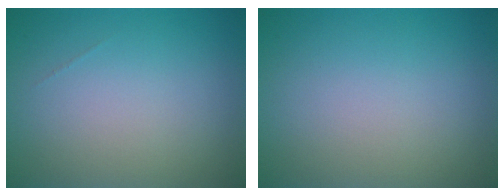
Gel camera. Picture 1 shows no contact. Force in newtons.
{"total": 0.0}